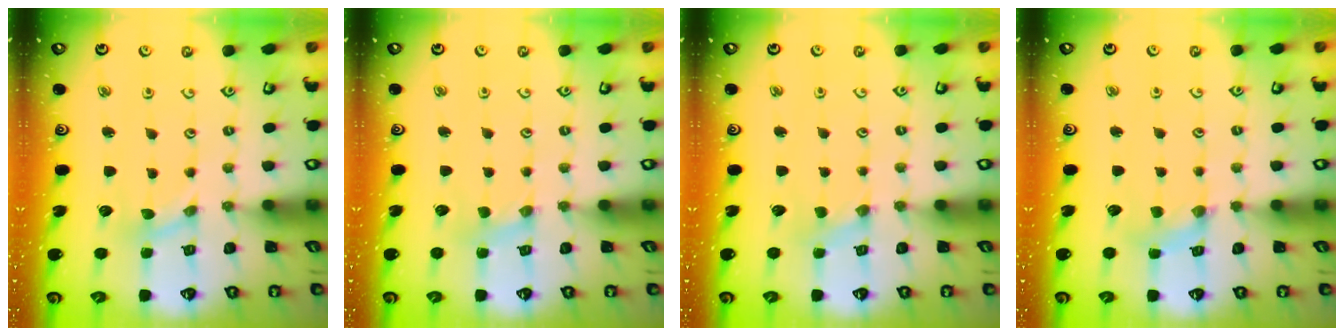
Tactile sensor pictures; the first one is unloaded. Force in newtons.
{"total": 1.2, "press": 1.2, "slide": 0.3}
{"total": 0.0}
{"total": 2.5, "press": 2.5, "slide": 0.3}